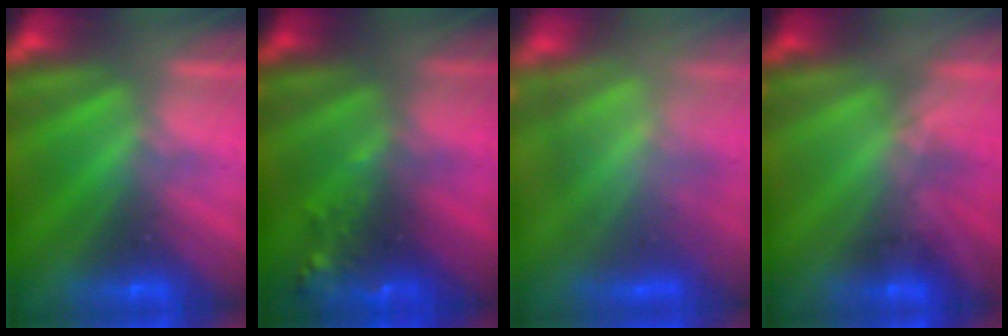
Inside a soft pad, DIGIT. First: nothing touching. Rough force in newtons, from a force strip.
{"total": 7.6}
{"total": 3.9}
{"total": 1.6}